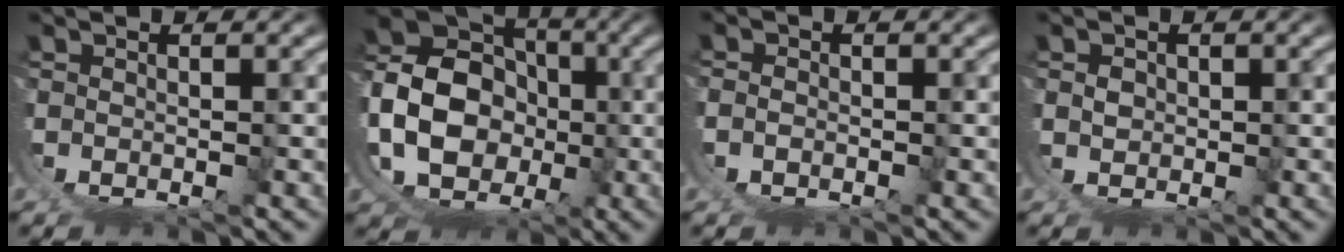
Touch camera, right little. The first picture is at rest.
{"total": 13.9, "force": [2.5, 11.0, 8.0], "torque": [-0.207, -0.050, 0.064]}
{"total": 2.2, "force": [0.0, 1.9, 0.9], "torque": [-0.033, -0.005, 0.000]}
{"total": 1.5, "force": [1.4, 0.6, 0.1], "torque": [-0.008, 0.002, 0.023]}